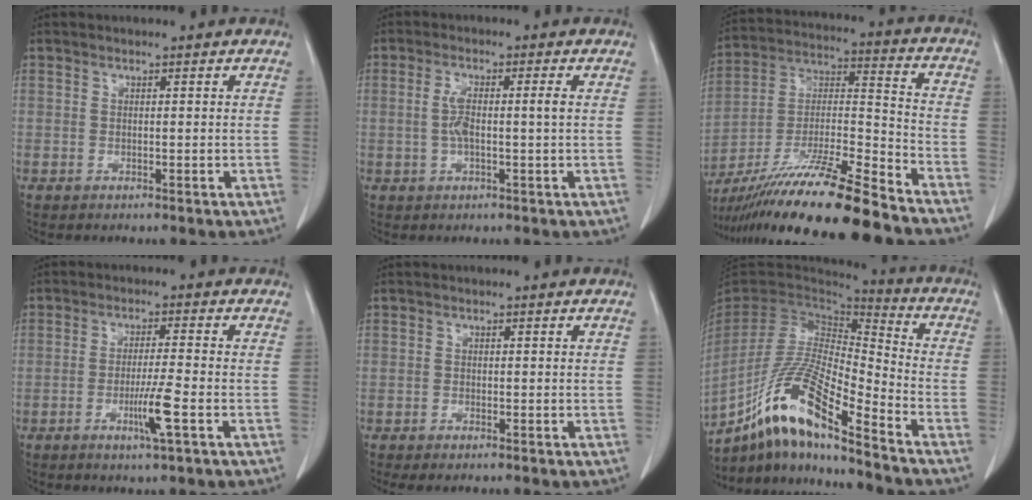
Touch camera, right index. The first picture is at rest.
{"total": 4.1, "force": [0.0, 0.4, 4.1], "torque": [-0.088, 0.011, 0.003]}
{"total": 21.2, "force": [-17.1, -0.1, 12.5], "torque": [-0.239, -0.023, -0.311]}
{"total": 5.4, "force": [-2.1, -0.6, 5.0], "torque": [-0.092, -0.011, -0.037]}
{"total": 1.1, "force": [-0.8, 0.1, 0.7], "torque": [-0.013, -0.004, -0.013]}
{"total": 17.1, "force": [-11.6, 1.7, 12.4], "torque": [-0.243, -0.008, -0.213]}